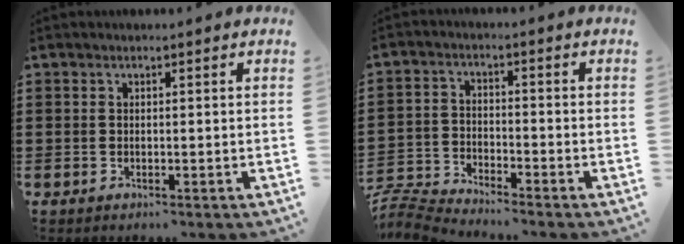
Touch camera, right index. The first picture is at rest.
{"total": 4.7, "force": [-4.7, 0.1, 0.4], "torque": [-0.030, -0.005, -0.102]}